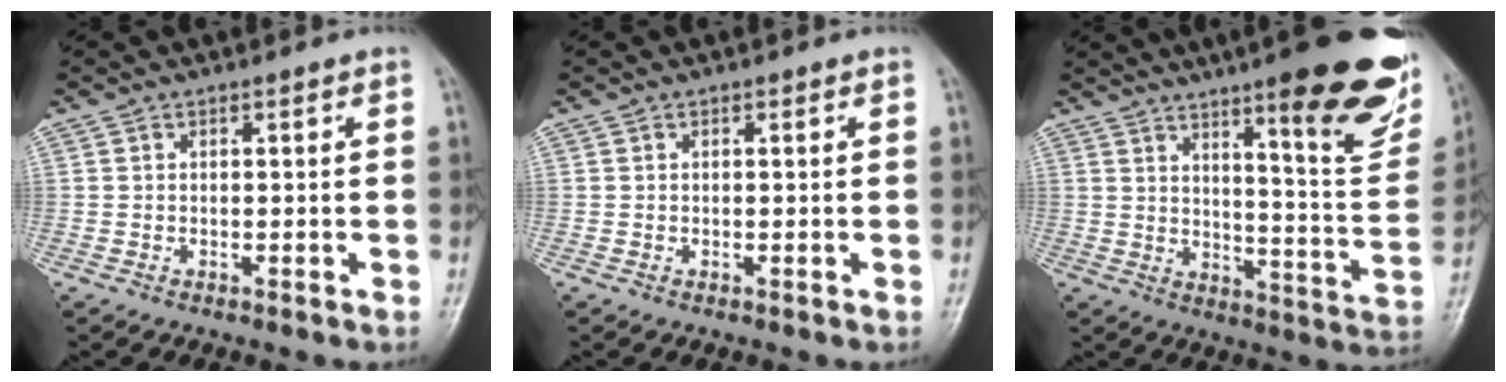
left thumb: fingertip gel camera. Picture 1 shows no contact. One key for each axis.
{"total": 0.0}
{"total": 23.9, "fx": 14.4, "fy": 4.8, "fz": 18.5, "tx": -0.217, "ty": -0.069, "tz": 0.198}